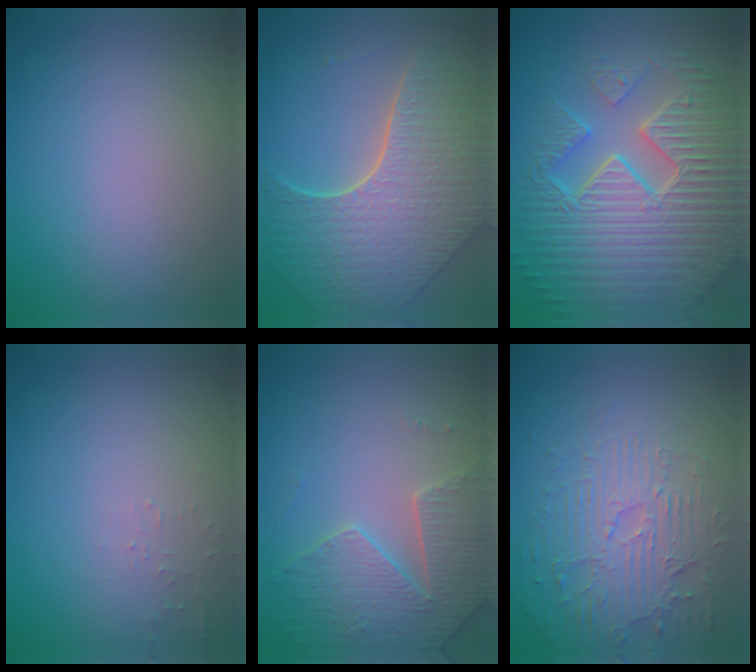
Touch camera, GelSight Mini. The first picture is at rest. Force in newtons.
{"total": 8.3, "press": 5.9, "slide": 5.7}
{"total": 11.1, "press": 7.2, "slide": 8.5}
{"total": 0.8, "press": 0.7, "slide": 0.1}
{"total": 4.3, "press": 4.1, "slide": 1.1}
{"total": 4.1, "press": 3.7, "slide": 1.9}